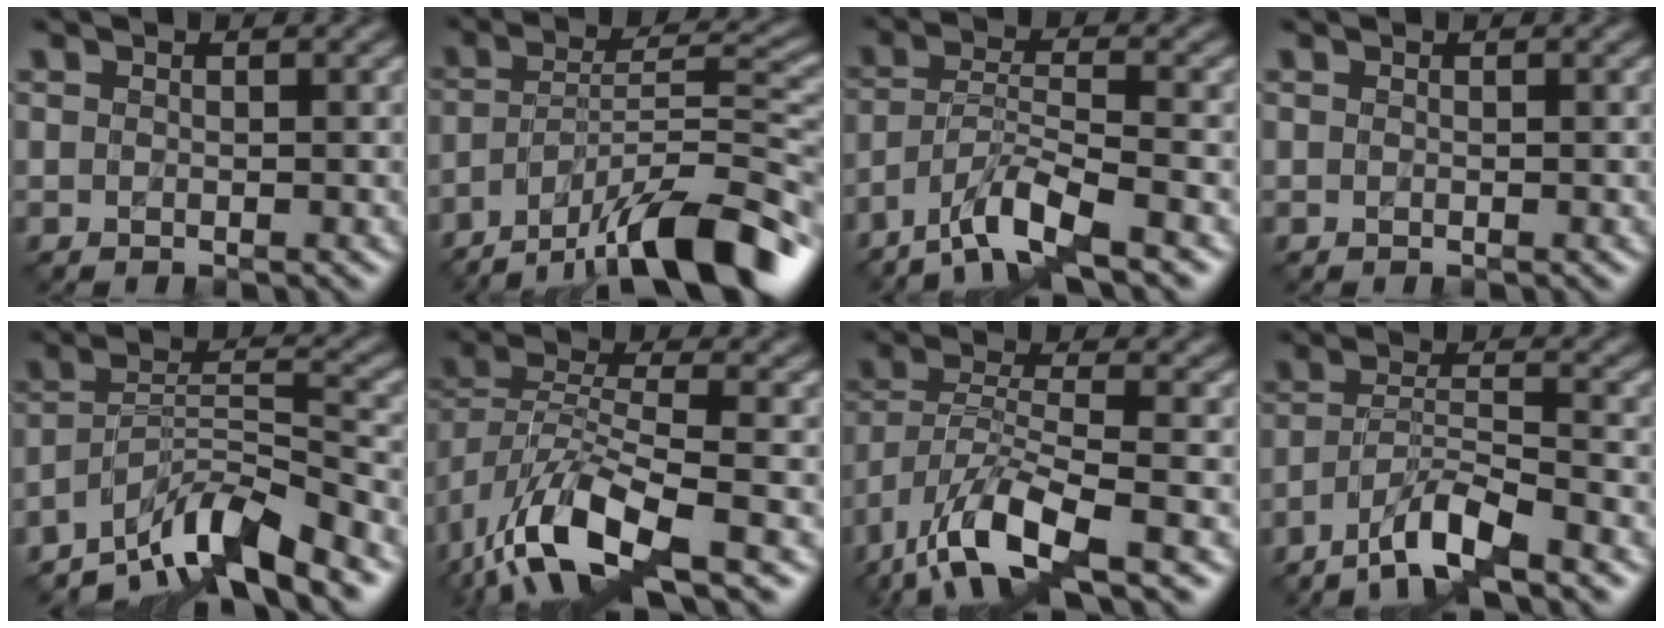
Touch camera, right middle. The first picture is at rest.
{"total": 12.4, "force": [-8.8, 3.1, 8.3], "torque": [-0.125, 0.014, -0.158]}
{"total": 5.6, "force": [-4.2, 0.8, 3.6], "torque": [-0.061, 0.003, -0.085]}
{"total": 0.0}
{"total": 7.5, "force": [-5.9, 1.2, 4.4], "torque": [-0.067, 0.010, -0.111]}
{"total": 9.3, "force": [-5.1, 3.5, 7.0], "torque": [-0.142, -0.007, -0.102]}
{"total": 7.9, "force": [-4.8, 2.2, 5.9], "torque": [-0.116, -0.003, -0.100]}
{"total": 5.5, "force": [-4.1, 0.8, 3.6], "torque": [-0.062, 0.004, -0.081]}